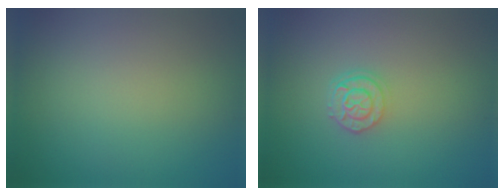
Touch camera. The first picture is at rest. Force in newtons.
{"total": 2.4, "press": 1.9, "slide": 1.4}